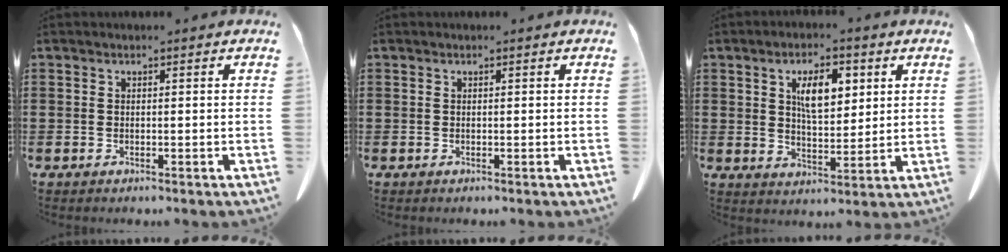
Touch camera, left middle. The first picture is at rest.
{"total": 0.0}
{"total": 6.8, "force": [3.0, 3.0, 5.4], "torque": [-0.089, 0.000, 0.046]}